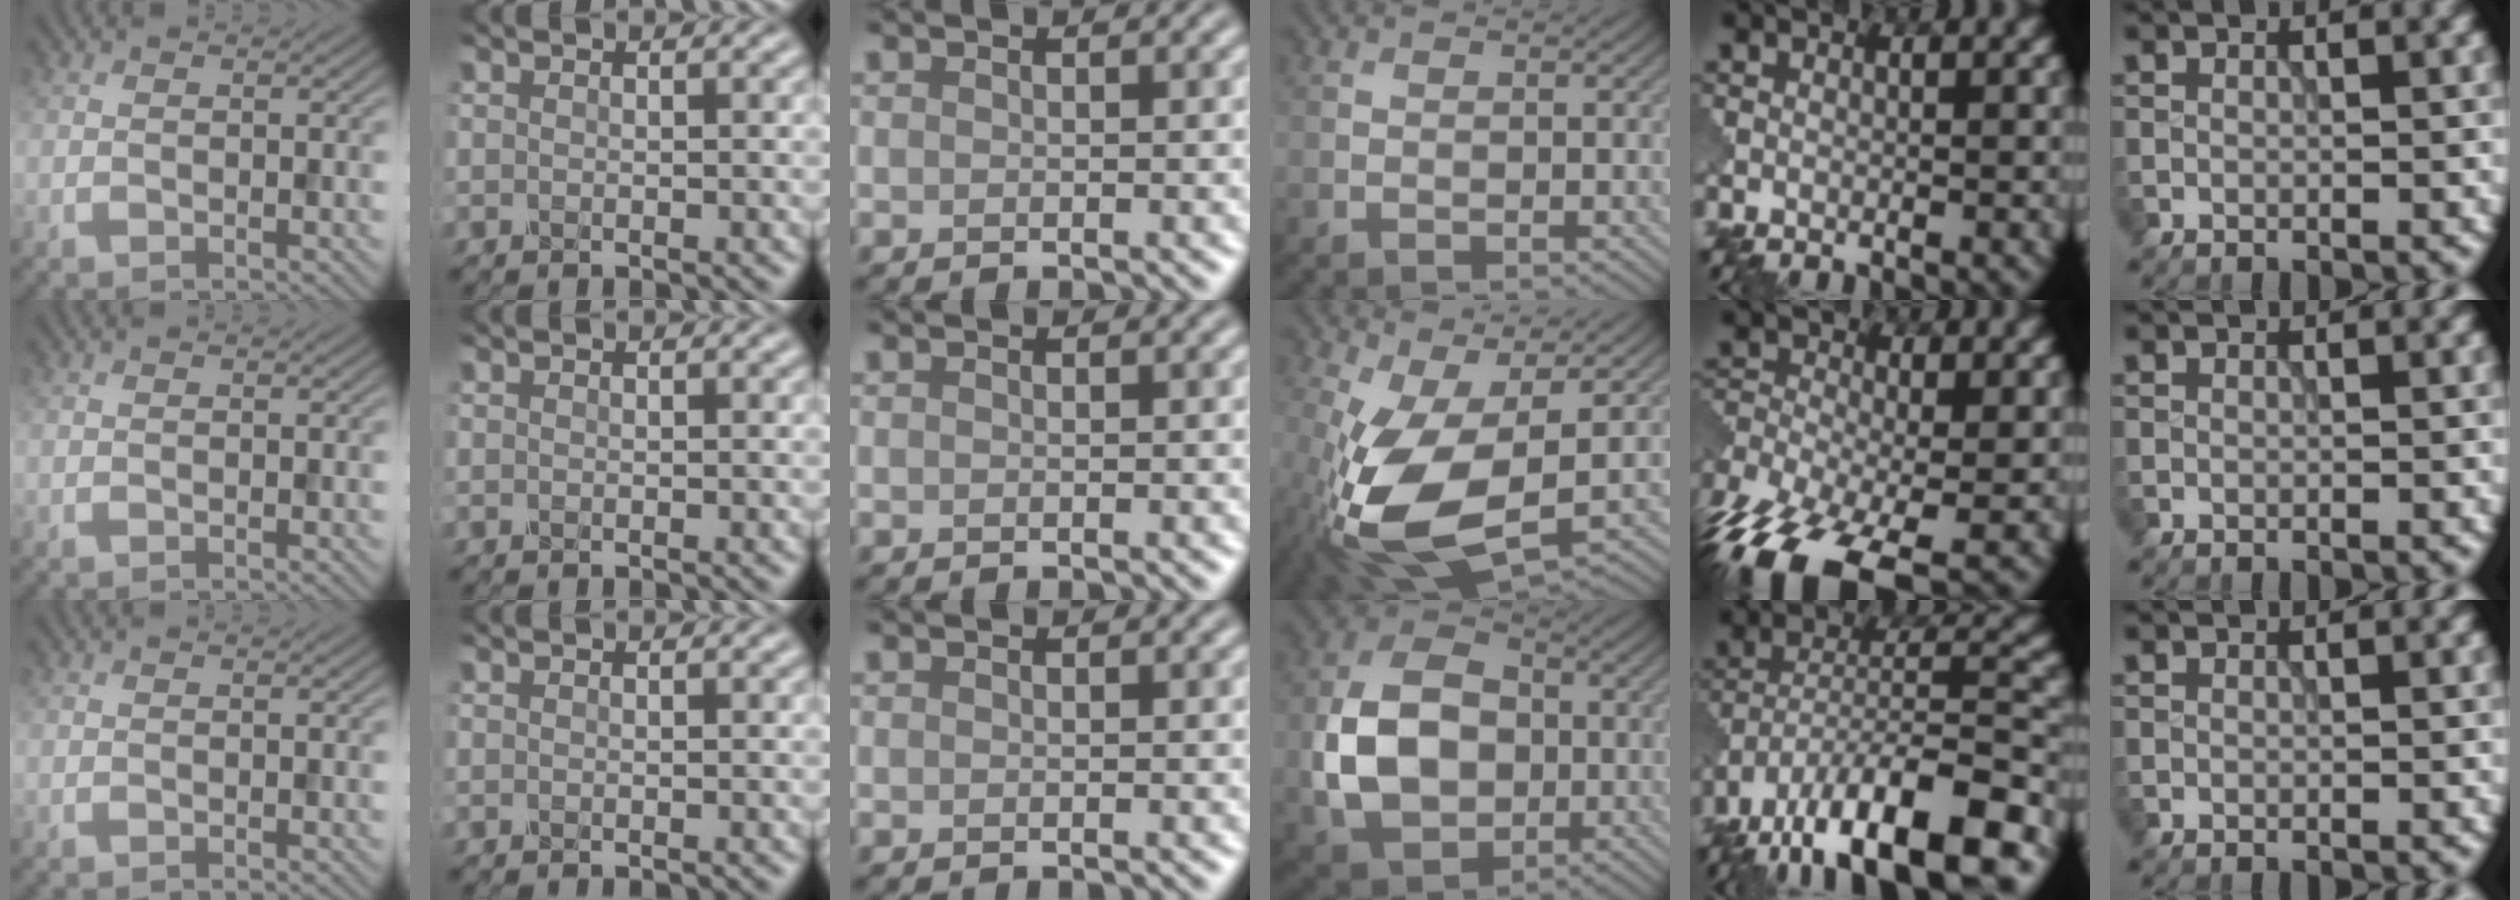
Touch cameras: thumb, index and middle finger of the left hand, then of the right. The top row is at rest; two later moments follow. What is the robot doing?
{"motion": "wrap", "object": "tissue paper"}